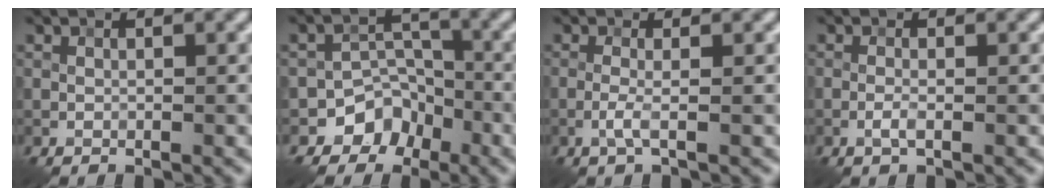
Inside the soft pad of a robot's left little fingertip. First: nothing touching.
{"total": 4.7, "force": [-2.9, 3.5, 1.1], "torque": [0.000, 0.011, -0.048]}
{"total": 1.6, "force": [-0.5, 0.2, 1.5], "torque": [-0.033, 0.002, -0.016]}
{"total": 1.1, "force": [-0.4, 0.2, 0.9], "torque": [-0.021, 0.000, -0.011]}